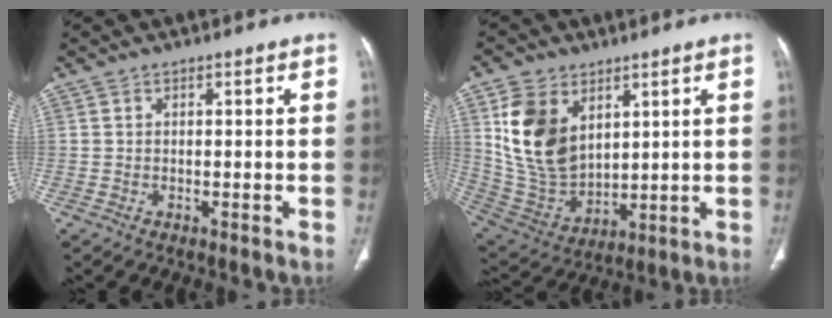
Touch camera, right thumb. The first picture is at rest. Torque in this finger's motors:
{"motor_torque": [0.64, 2.46, -0.02, 0.34, 0.28]}